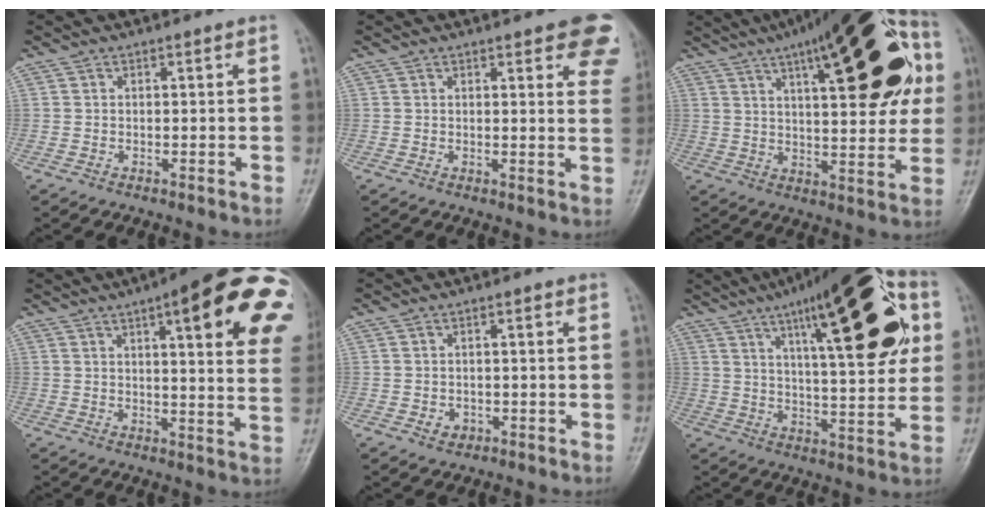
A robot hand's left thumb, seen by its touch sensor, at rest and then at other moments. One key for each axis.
{"total": 10.5, "fx": 6.4, "fy": 3.6, "fz": 7.5, "tx": -0.054, "ty": -0.023, "tz": 0.061}
{"total": 28.1, "fx": 10.2, "fy": 9.8, "fz": 24.3, "tx": -0.325, "ty": 0.017, "tz": 0.141}
{"total": 24.7, "fx": 9.4, "fy": 6.3, "fz": 22.0, "tx": -0.222, "ty": -0.003, "tz": 0.117}
{"total": 2.4, "fx": -0.9, "fy": 2.0, "fz": 1.0, "tx": -0.004, "ty": 0.005, "tz": -0.011}
{"total": 25.6, "fx": 10.1, "fy": 7.8, "fz": 22.2, "tx": -0.300, "ty": 0.000, "tz": 0.148}